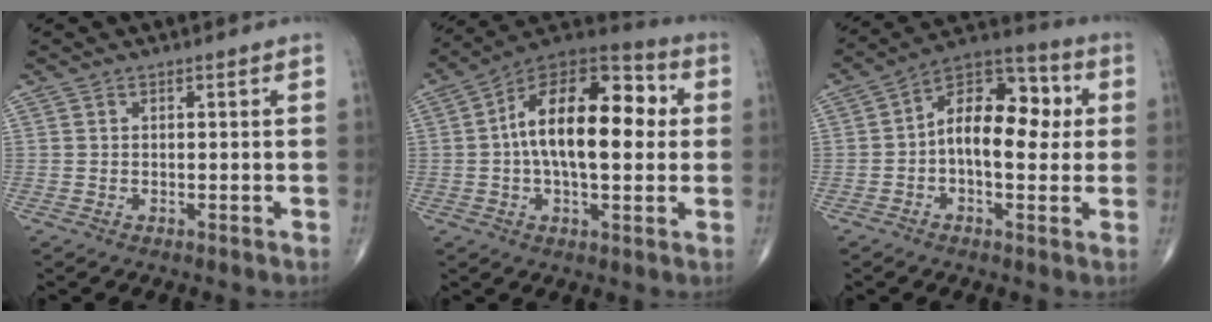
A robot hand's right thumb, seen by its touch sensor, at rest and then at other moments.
{"total": 20.2, "force": [1.9, 10.0, 17.5], "torque": [-0.260, 0.035, 0.018]}
{"total": 14.7, "force": [0.8, 8.2, 12.1], "torque": [-0.158, 0.037, 0.000]}